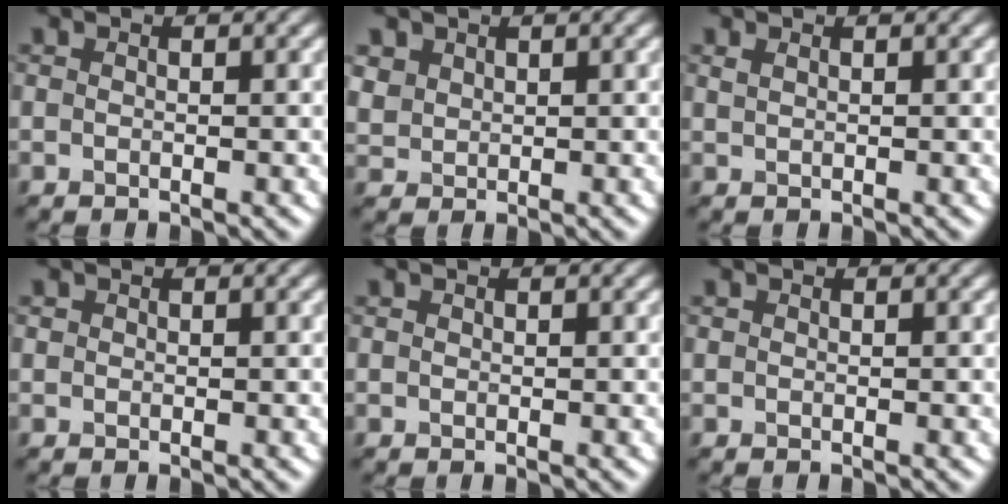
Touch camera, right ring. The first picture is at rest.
{"total": 1.2, "force": [0.6, 0.3, -1.0], "torque": [-0.009, 0.001, 0.041]}
{"total": 0.7, "force": [0.2, -0.5, -0.4], "torque": [-0.007, 0.000, 0.022]}
{"total": 1.0, "force": [-0.2, -0.5, -0.8], "torque": [-0.003, -0.003, 0.011]}
{"total": 0.8, "force": [-0.1, -0.5, -0.6], "torque": [-0.004, -0.002, 0.010]}
{"total": 0.6, "force": [0.0, -0.4, -0.5], "torque": [-0.002, -0.003, 0.006]}